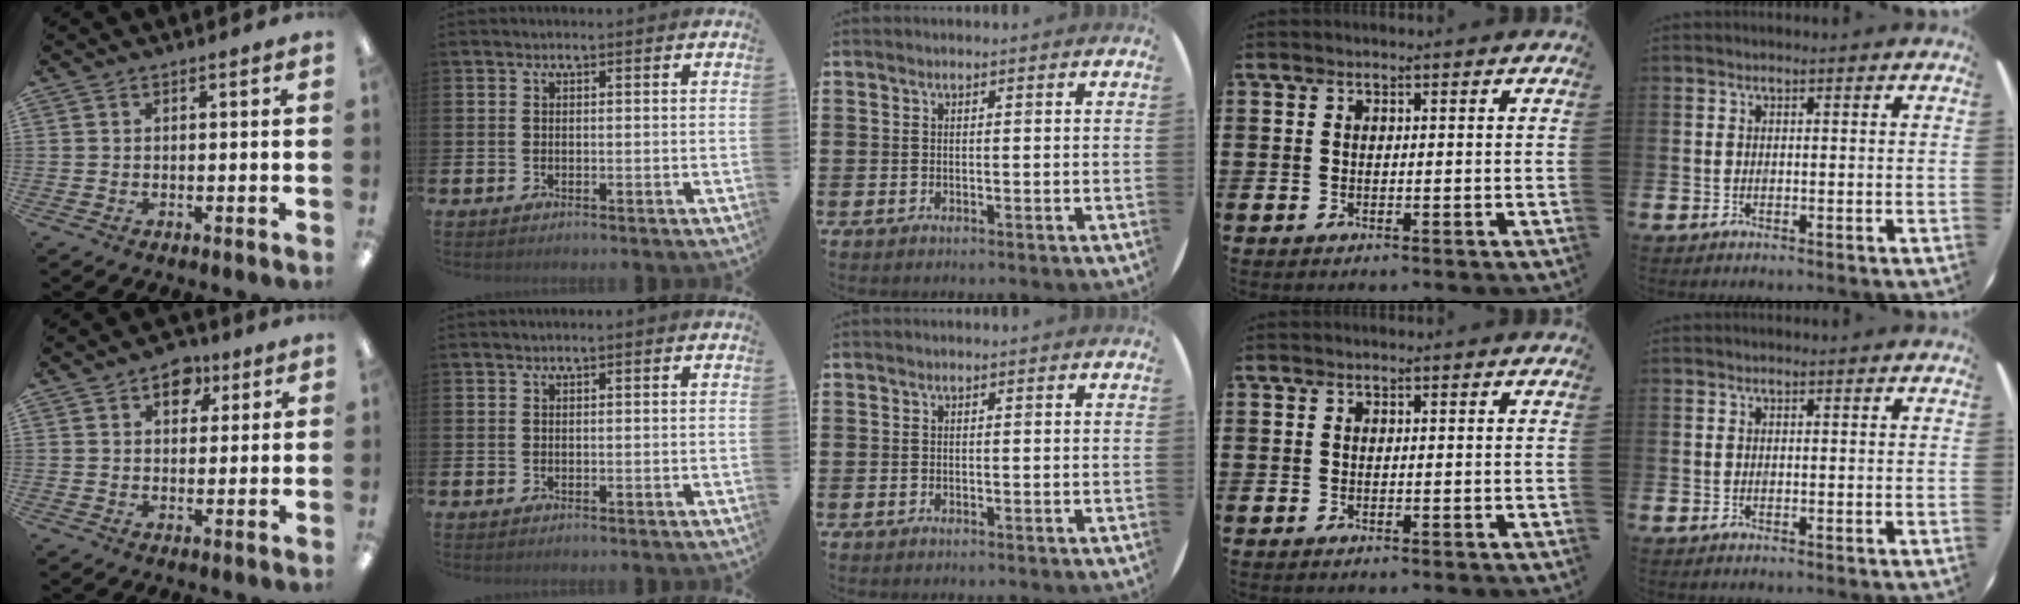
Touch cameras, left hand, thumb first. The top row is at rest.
{"thumb": {"total": 6.1, "force": [3.4, 4.2, 2.9], "torque": [-0.012, -0.014, 0.053]}}